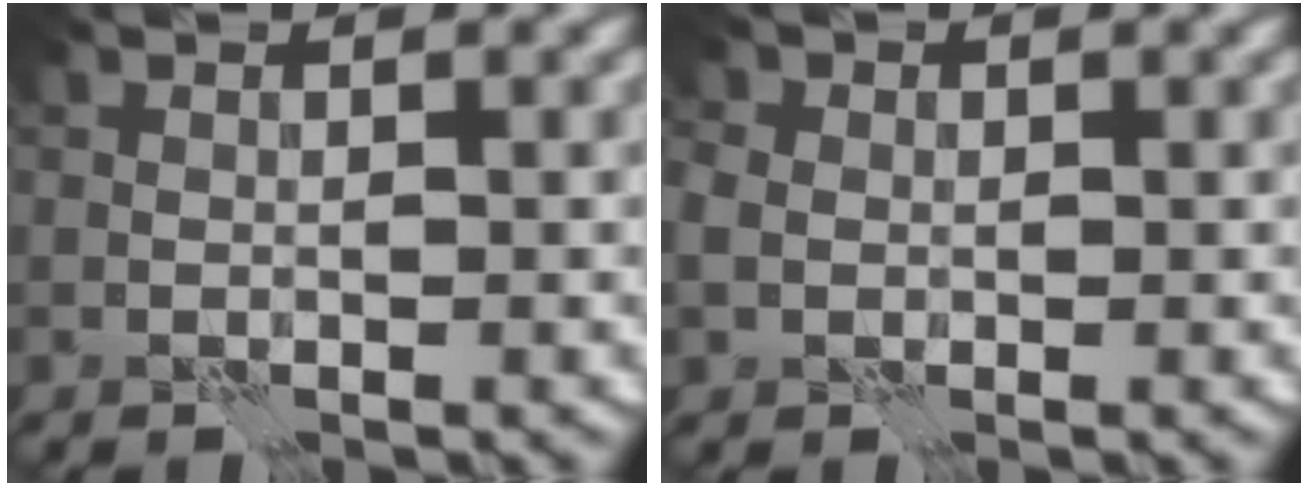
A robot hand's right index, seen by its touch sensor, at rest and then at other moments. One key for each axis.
{"total": 2.5, "fx": 0.1, "fy": 2.2, "fz": 1.0, "tx": -0.028, "ty": 0.005, "tz": 0.002}